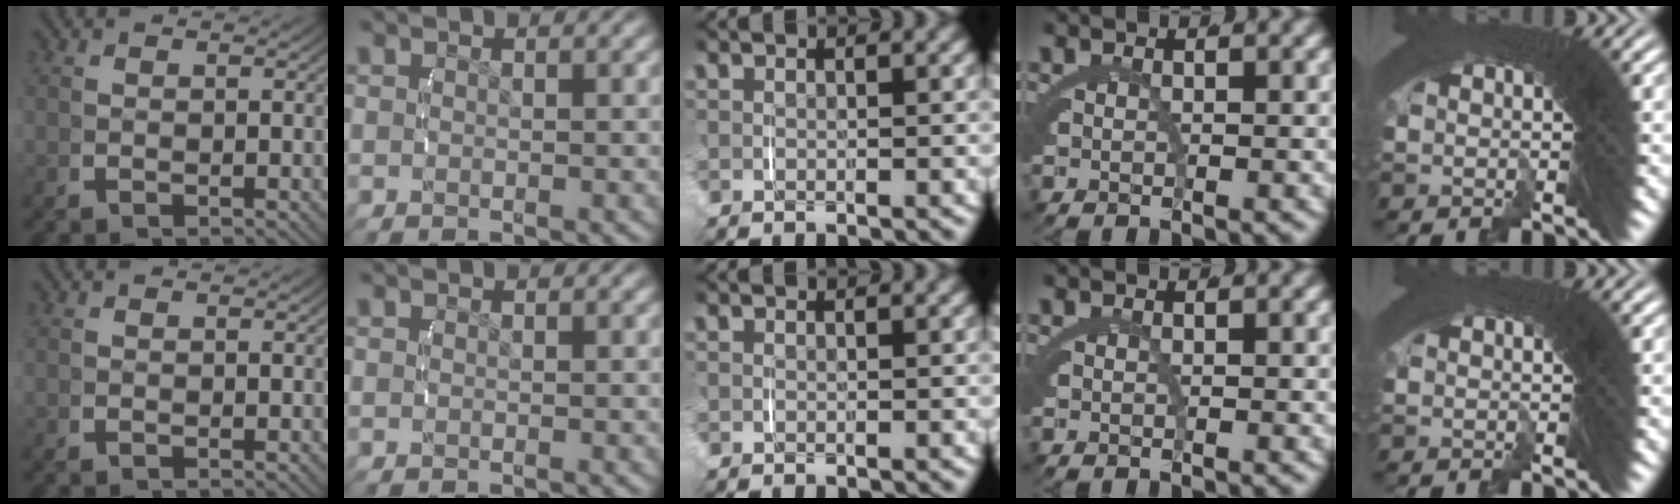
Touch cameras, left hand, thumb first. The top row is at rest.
{}